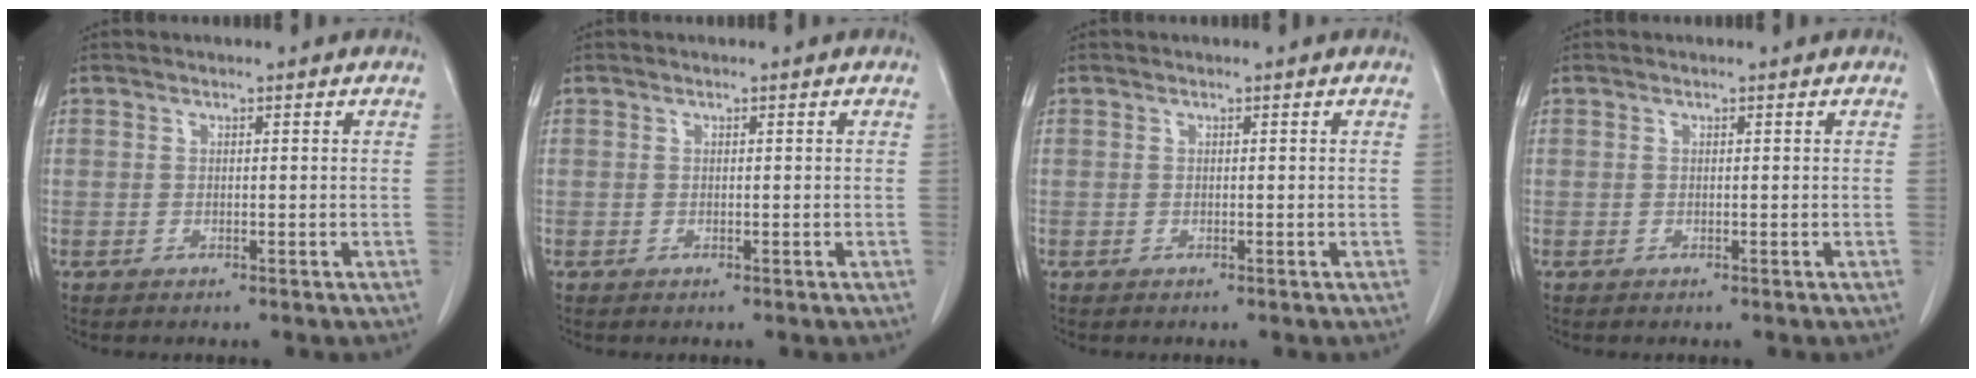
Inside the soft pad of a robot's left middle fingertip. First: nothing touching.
{"total": 0.0}
{"total": 0.0}
{"total": 0.0}